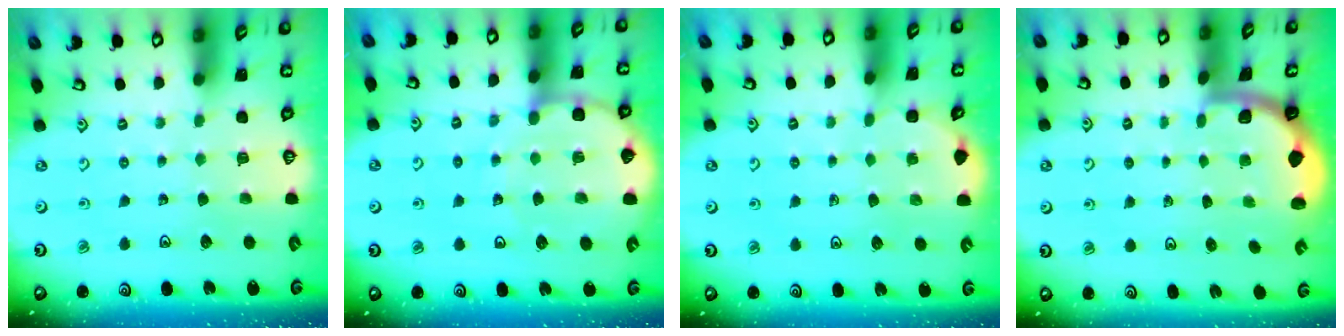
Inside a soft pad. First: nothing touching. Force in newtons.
{"total": 8.3, "press": 8.1, "slide": 1.4}
{"total": 1.8, "press": 1.8, "slide": 0.1}
{"total": 1.4, "press": 1.4, "slide": 0.1}